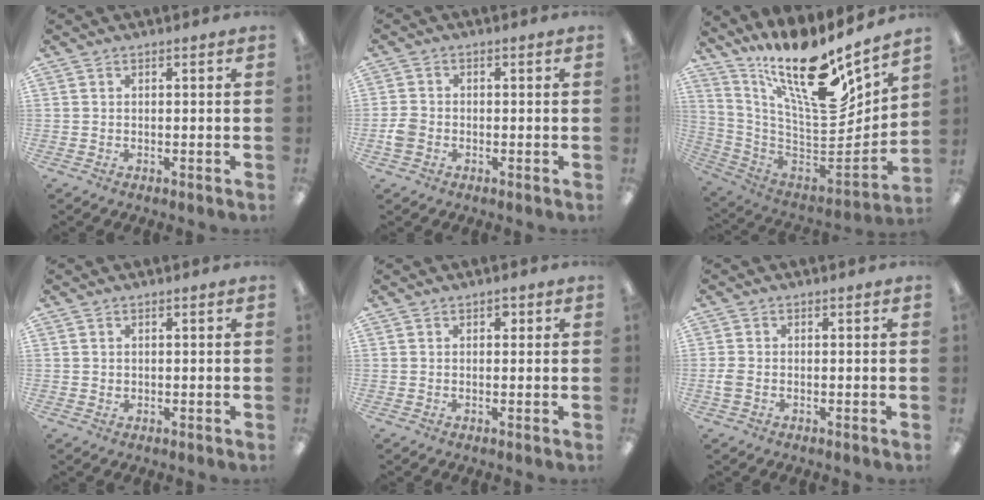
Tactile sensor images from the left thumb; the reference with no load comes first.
{"total": 3.2, "force": [-1.1, 2.5, 1.7], "torque": [-0.027, 0.009, -0.019]}
{"total": 20.3, "force": [13.5, 5.9, 14.0], "torque": [-0.235, -0.109, 0.227]}
{"total": 0.7, "force": [0.5, 0.6, 0.1], "torque": [-0.003, 0.001, 0.009]}
{"total": 1.4, "force": [0.8, 0.9, 0.8], "torque": [-0.009, 0.000, 0.012]}
{"total": 2.2, "force": [-0.4, 1.4, 1.6], "torque": [-0.036, 0.002, -0.008]}